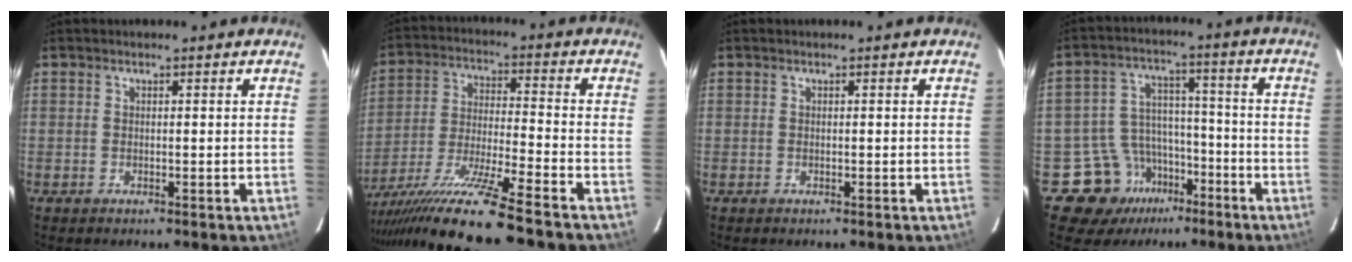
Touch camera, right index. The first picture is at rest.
{"total": 15.3, "force": [-12.6, -1.6, 8.6], "torque": [-0.168, -0.029, -0.224]}
{"total": 0.0}
{"total": 11.2, "force": [-6.4, 9.0, 2.1], "torque": [-0.031, 0.058, -0.086]}